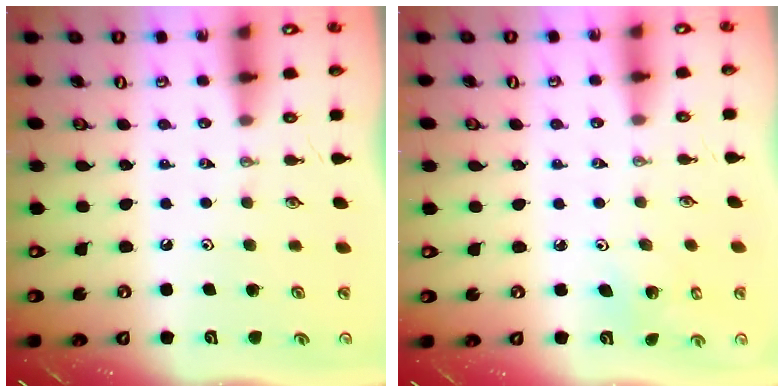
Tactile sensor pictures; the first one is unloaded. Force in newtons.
{"total": 2.3, "press": 2.3, "slide": 0.2}